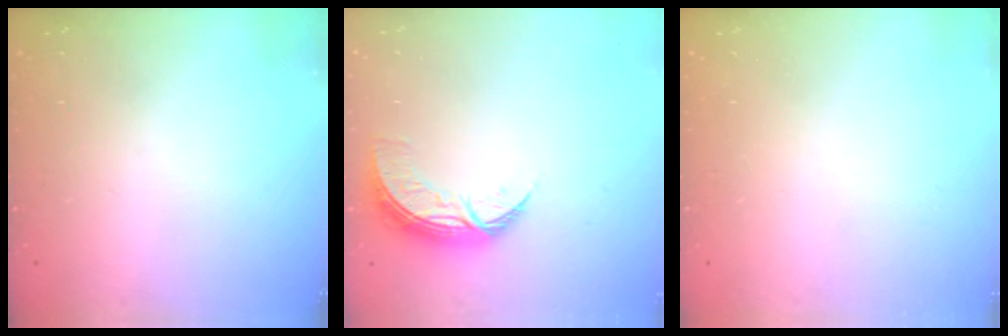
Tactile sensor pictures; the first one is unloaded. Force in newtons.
{"total": 8.4, "press": 8.4, "slide": 0.4}
{"total": 0.0}